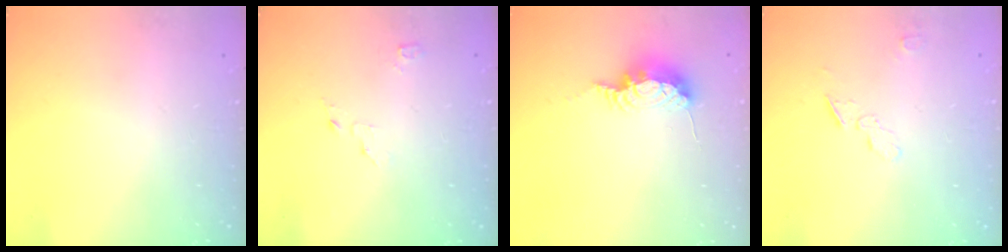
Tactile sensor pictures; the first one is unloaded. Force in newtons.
{"total": 2.4, "press": 2.4, "slide": 0.3}
{"total": 7.8, "press": 7.8, "slide": 0.2}
{"total": 4.6, "press": 4.6, "slide": 0.6}